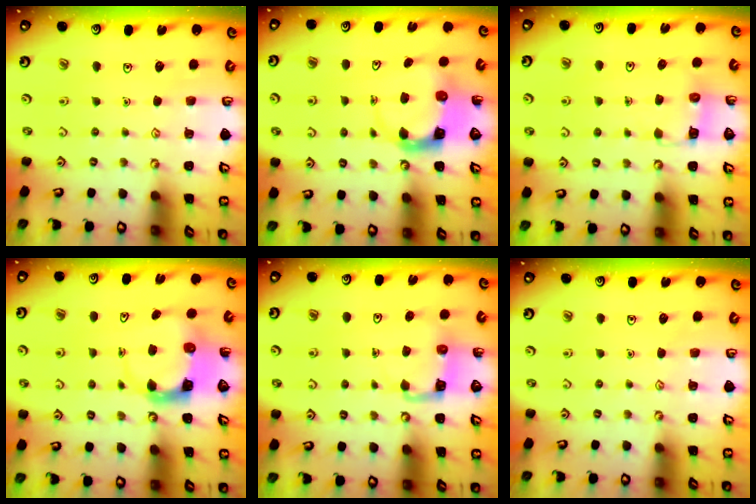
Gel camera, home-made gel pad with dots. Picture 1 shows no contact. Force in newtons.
{"total": 3.9, "press": 3.8, "slide": 0.6}
{"total": 2.8, "press": 2.8, "slide": 0.2}
{"total": 3.6, "press": 3.5, "slide": 0.5}
{"total": 4.1, "press": 4.1, "slide": 0.2}
{"total": 0.0}